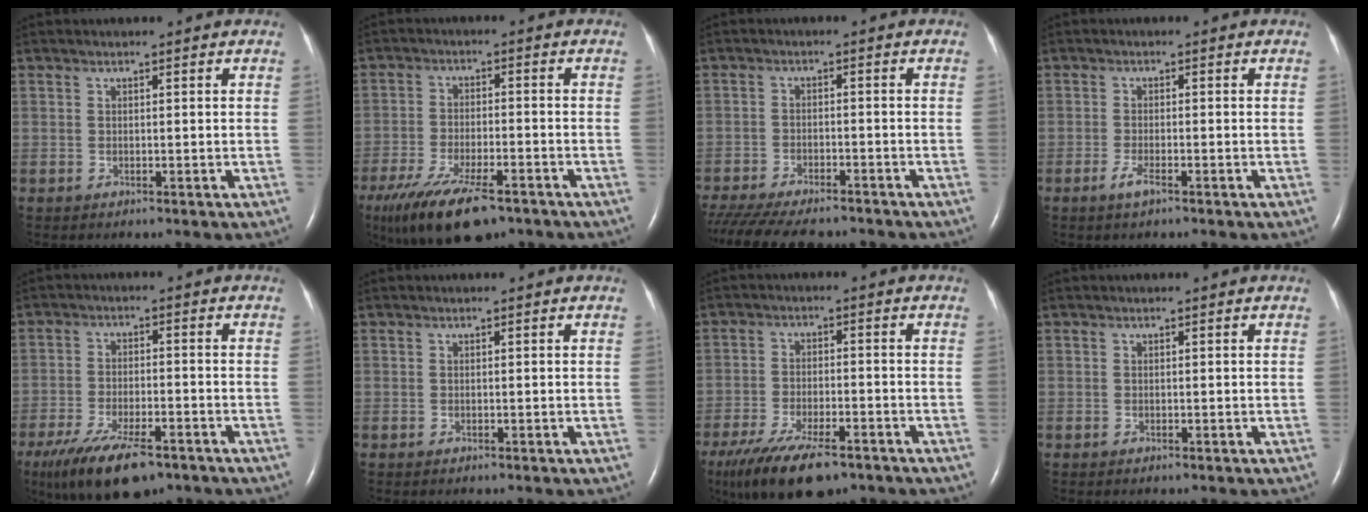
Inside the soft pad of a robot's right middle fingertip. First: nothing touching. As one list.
[{"total": 14.9, "force": [-10.3, 4.7, 9.7], "torque": [-0.197, -0.033, -0.171]}, {"total": 15.0, "force": [-13.0, 3.9, 6.5], "torque": [-0.150, -0.024, -0.187]}, {"total": 2.0, "force": [-1.2, 0.3, 1.6], "torque": [-0.035, -0.003, -0.025]}, {"total": 12.5, "force": [-8.5, 4.0, 8.1], "torque": [-0.157, -0.023, -0.142]}, {"total": 0.0}, {"total": 14.2, "force": [-10.0, 4.7, 8.9], "torque": [-0.179, -0.030, -0.165]}, {"total": 0.0}]